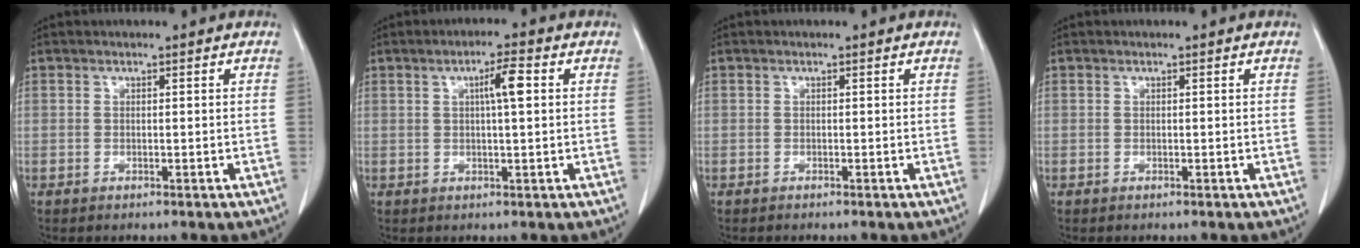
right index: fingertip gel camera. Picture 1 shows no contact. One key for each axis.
{"total": 4.1, "fx": 1.0, "fy": 0.2, "fz": 3.9, "tx": -0.067, "ty": 0.005, "tz": 0.015}
{"total": 0.0}
{"total": 0.0}